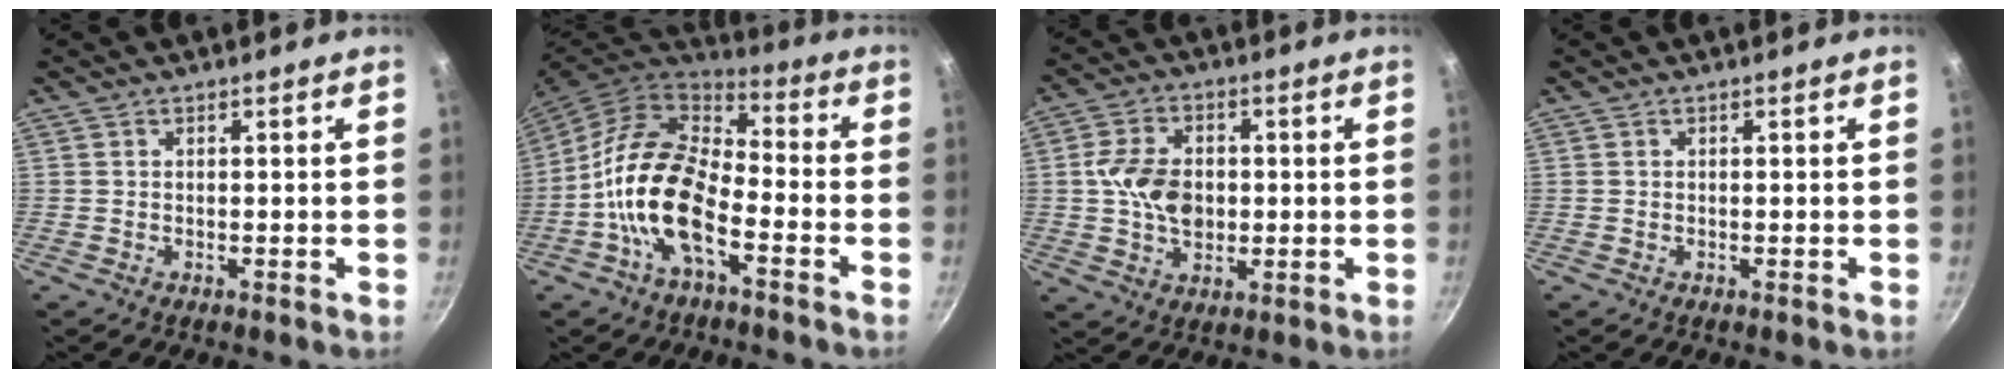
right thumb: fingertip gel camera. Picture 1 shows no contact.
{"total": 16.4, "force": [-5.4, 8.3, 13.1], "torque": [-0.240, 0.042, -0.120]}
{"total": 9.0, "force": [0.4, 6.4, 6.3], "torque": [-0.099, 0.002, 0.005]}
{"total": 0.0}